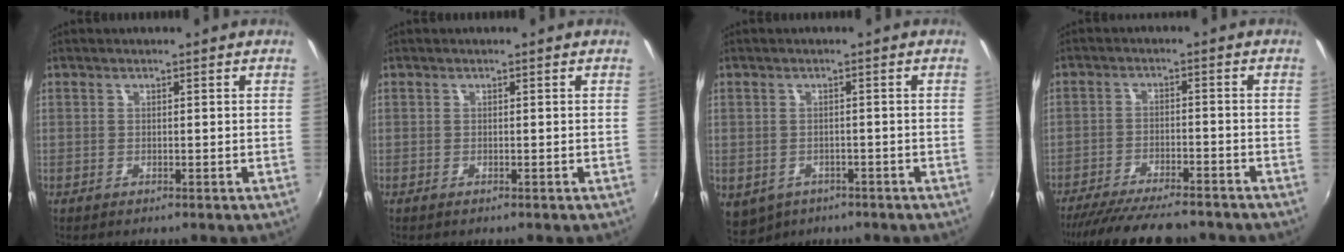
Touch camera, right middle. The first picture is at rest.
{"total": 0.0}
{"total": 6.3, "force": [-3.4, 4.6, 2.8], "torque": [-0.064, -0.023, -0.039]}
{"total": 14.9, "force": [-12.9, 3.1, 6.9], "torque": [-0.143, -0.028, -0.200]}